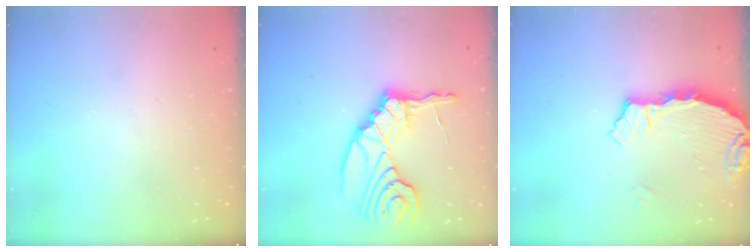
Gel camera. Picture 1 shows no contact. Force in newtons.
{"total": 11.4, "press": 11.4, "slide": 1.1}
{"total": 3.3, "press": 3.2, "slide": 0.4}